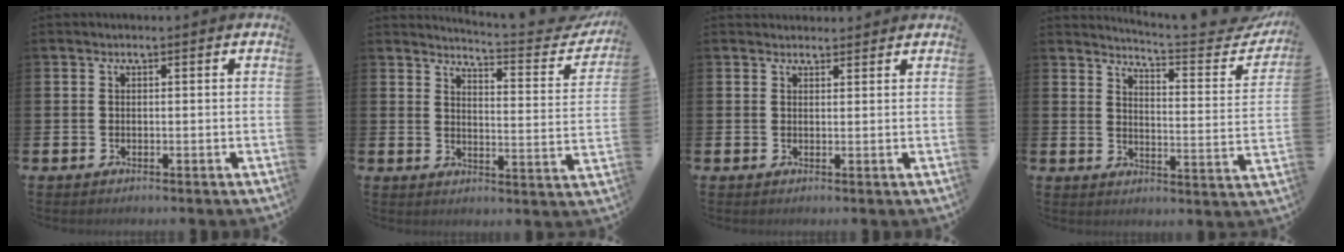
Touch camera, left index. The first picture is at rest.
{"total": 4.2, "force": [4.1, -0.1, 0.9], "torque": [-0.020, -0.045, 0.059]}
{"total": 1.7, "force": [1.6, 0.5, -0.1], "torque": [0.013, -0.006, 0.027]}
{"total": 5.1, "force": [4.8, -0.2, 1.6], "torque": [-0.028, -0.055, 0.069]}